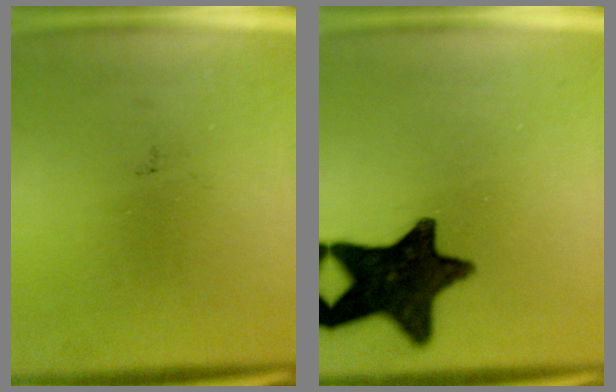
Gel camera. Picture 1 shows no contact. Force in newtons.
{"total": 14.3}